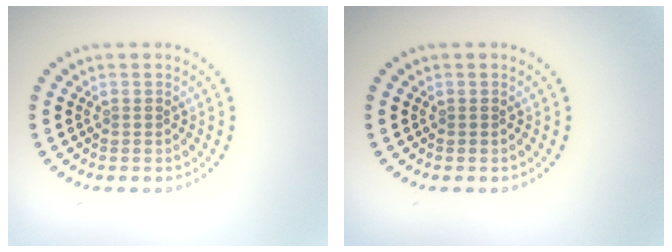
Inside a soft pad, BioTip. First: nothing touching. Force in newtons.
{"total": 0.0}